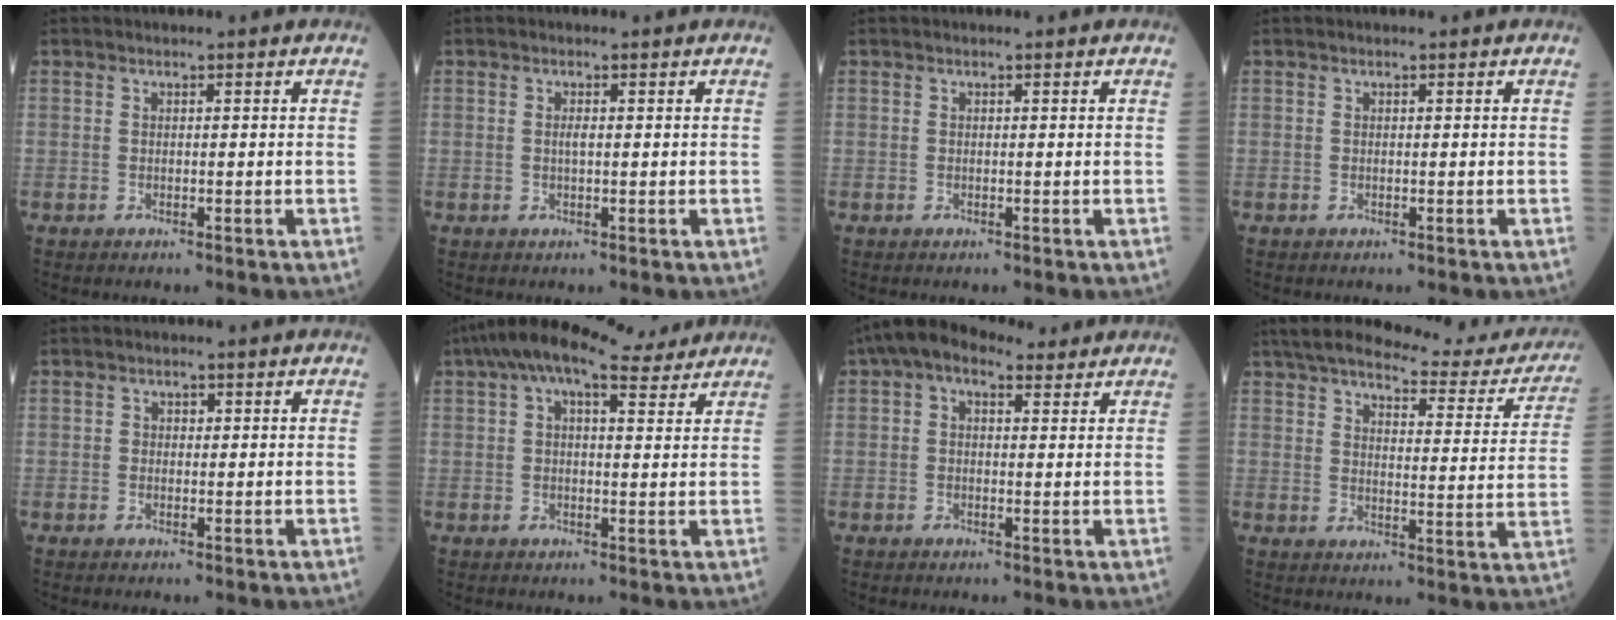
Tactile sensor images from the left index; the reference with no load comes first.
{"total": 1.0, "force": [0.1, 0.2, 1.0], "torque": [-0.022, 0.000, 0.001]}
{"total": 0.0}
{"total": 0.0}
{"total": 1.0, "force": [0.2, 0.8, 0.6], "torque": [-0.009, 0.004, 0.001]}
{"total": 10.4, "force": [8.1, 3.0, 5.8], "torque": [-0.105, 0.046, 0.119]}
{"total": 6.9, "force": [4.3, 3.6, 4.0], "torque": [-0.077, 0.045, 0.069]}
{"total": 21.9, "force": [19.7, 4.1, 8.5], "torque": [-0.114, -0.034, 0.236]}